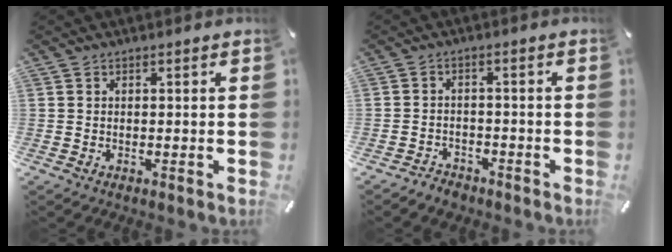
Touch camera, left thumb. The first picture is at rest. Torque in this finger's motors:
{"motor_torque": [-0.28, 0.35, -0.11, 0.21, 0.00]}